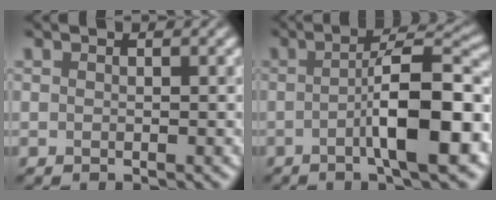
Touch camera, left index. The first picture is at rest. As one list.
[{"total": 8.9, "force": [-2.4, 2.1, 8.3], "torque": [-0.112, 0.016, -0.046]}]